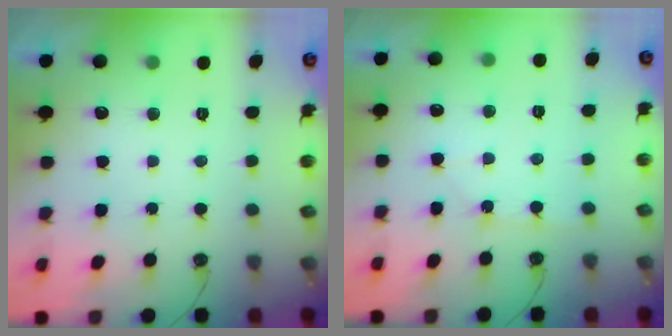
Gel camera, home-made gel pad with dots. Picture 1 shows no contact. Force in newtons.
{"total": 4.2, "press": 4.1, "slide": 0.7}